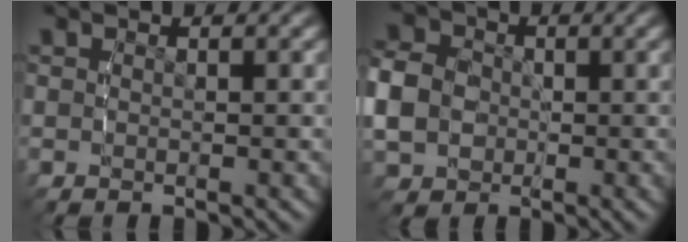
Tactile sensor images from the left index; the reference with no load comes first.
{"total": 7.6, "force": [-0.4, 6.7, 3.6], "torque": [-0.091, -0.015, -0.009]}